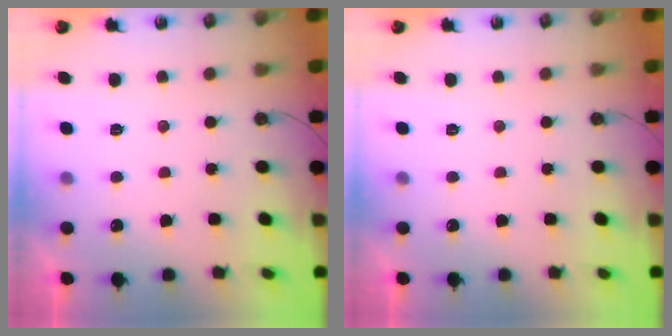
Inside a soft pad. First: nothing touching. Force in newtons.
{"total": 0.0}